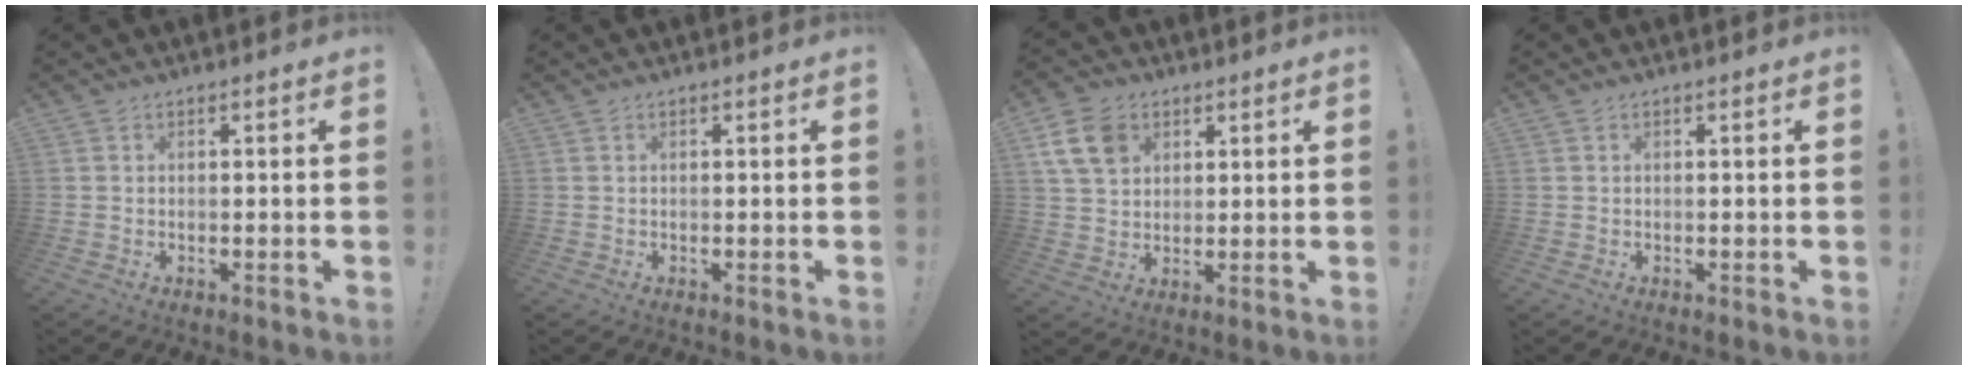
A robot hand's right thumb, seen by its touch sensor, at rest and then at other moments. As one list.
[{"total": 0.0}, {"total": 10.9, "force": [4.8, 8.0, 5.7], "torque": [-0.101, -0.010, 0.097]}, {"total": 0.0}]